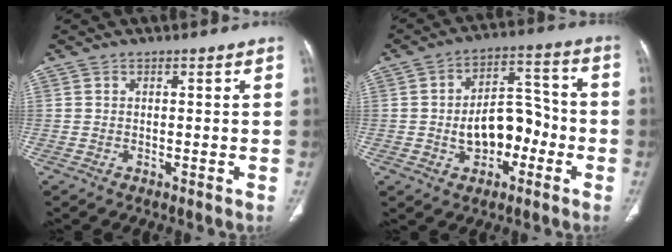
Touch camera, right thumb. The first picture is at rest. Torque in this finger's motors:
{"motor_torque": [1.70, 1.50, 1.25, -0.42, 0.19]}